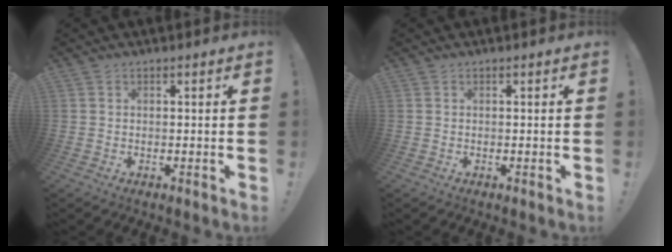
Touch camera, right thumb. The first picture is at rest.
{"total": 0.0}